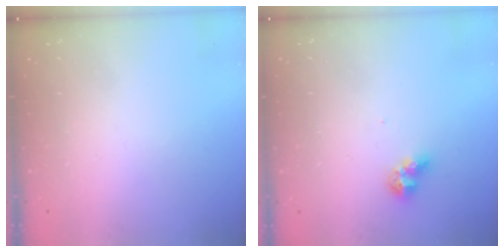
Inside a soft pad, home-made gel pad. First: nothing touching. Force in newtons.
{"total": 6.1, "press": 6.1, "slide": 0.7}